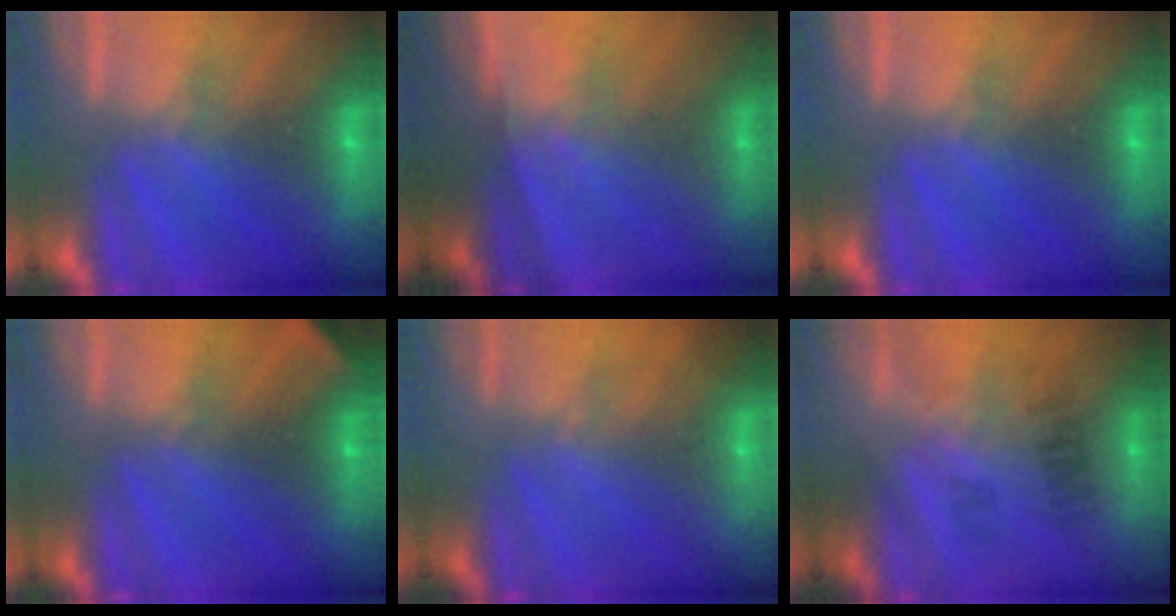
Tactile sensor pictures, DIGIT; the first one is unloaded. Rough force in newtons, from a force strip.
{"total": 1.3}
{"total": 0.0}
{"total": 2.1}
{"total": 1.8}
{"total": 2.3}